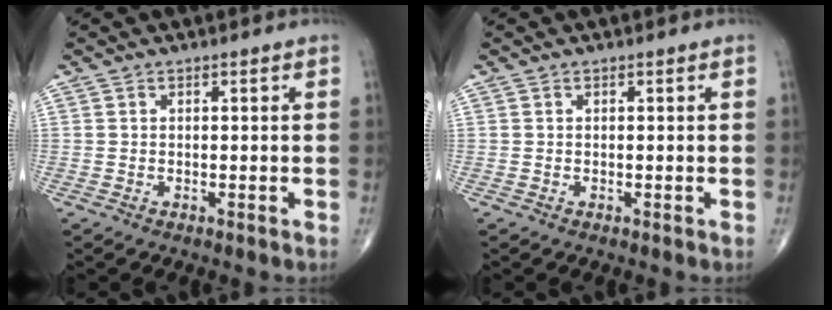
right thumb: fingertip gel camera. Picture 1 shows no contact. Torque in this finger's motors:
{"motor_torque": [-0.39, 0.39, 0.00, 0.00, 0.01]}